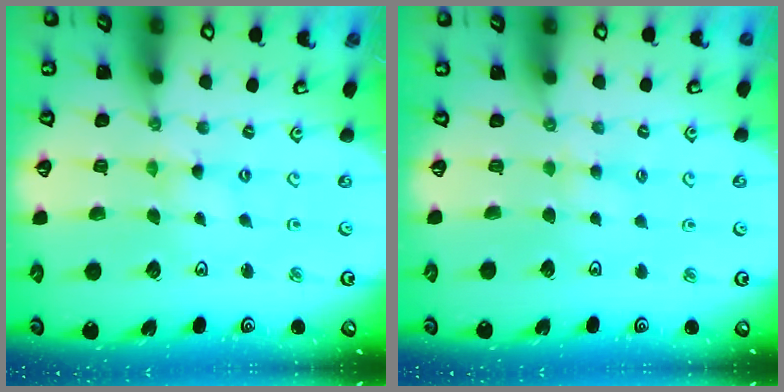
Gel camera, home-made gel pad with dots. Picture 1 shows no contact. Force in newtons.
{"total": 3.0, "press": 2.9, "slide": 0.4}